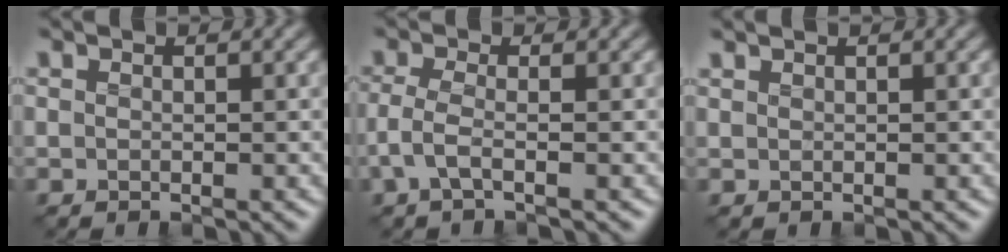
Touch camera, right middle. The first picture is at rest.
{"total": 2.2, "force": [-1.0, 0.5, 1.9], "torque": [-0.050, -0.003, -0.027]}
{"total": 0.6, "force": [0.6, 0.0, 0.0], "torque": [-0.005, 0.000, 0.015]}